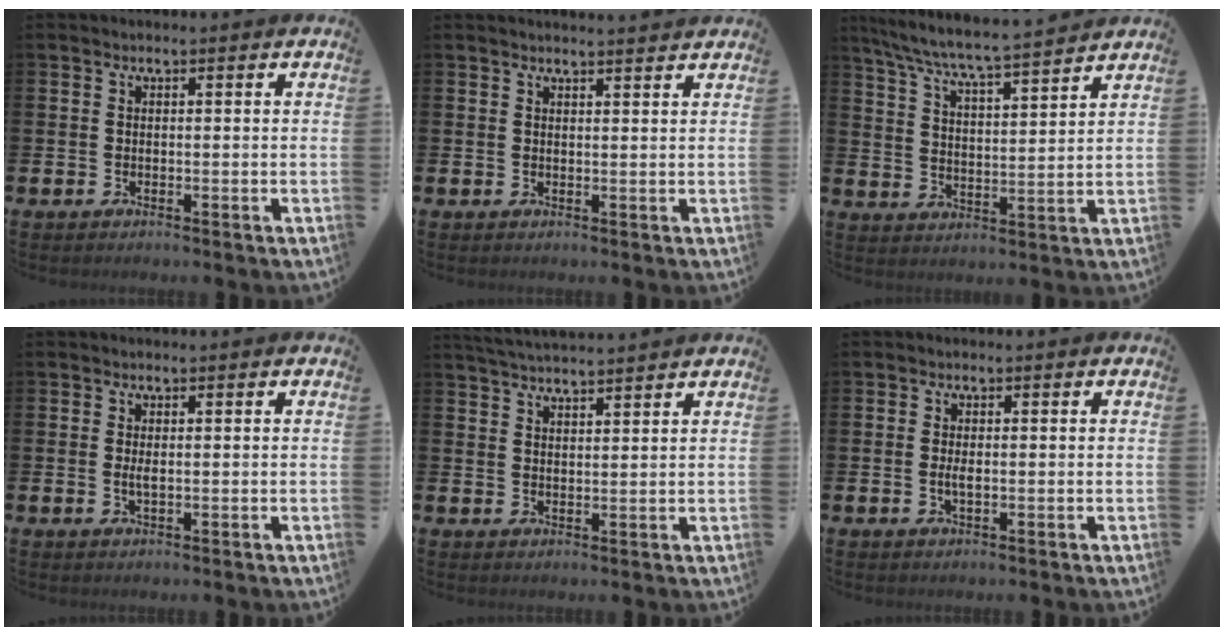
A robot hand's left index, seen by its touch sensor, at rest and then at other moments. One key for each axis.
{"total": 1.7, "fx": 1.7, "fy": -0.1, "fz": 0.0, "tx": 0.005, "ty": -0.010, "tz": 0.030}
{"total": 7.0, "fx": 6.7, "fy": 0.0, "fz": 2.1, "tx": -0.070, "ty": -0.049, "tz": 0.115}
{"total": 1.2, "fx": 0.1, "fy": 0.4, "fz": 1.2, "tx": -0.016, "ty": 0.000, "tz": 0.000}
{"total": 3.9, "fx": 3.9, "fy": -0.2, "fz": 0.3, "tx": -0.017, "ty": -0.018, "tz": 0.070}
{"total": 1.5, "fx": 0.0, "fy": 0.5, "fz": 1.4, "tx": -0.022, "ty": 0.000, "tz": -0.003}